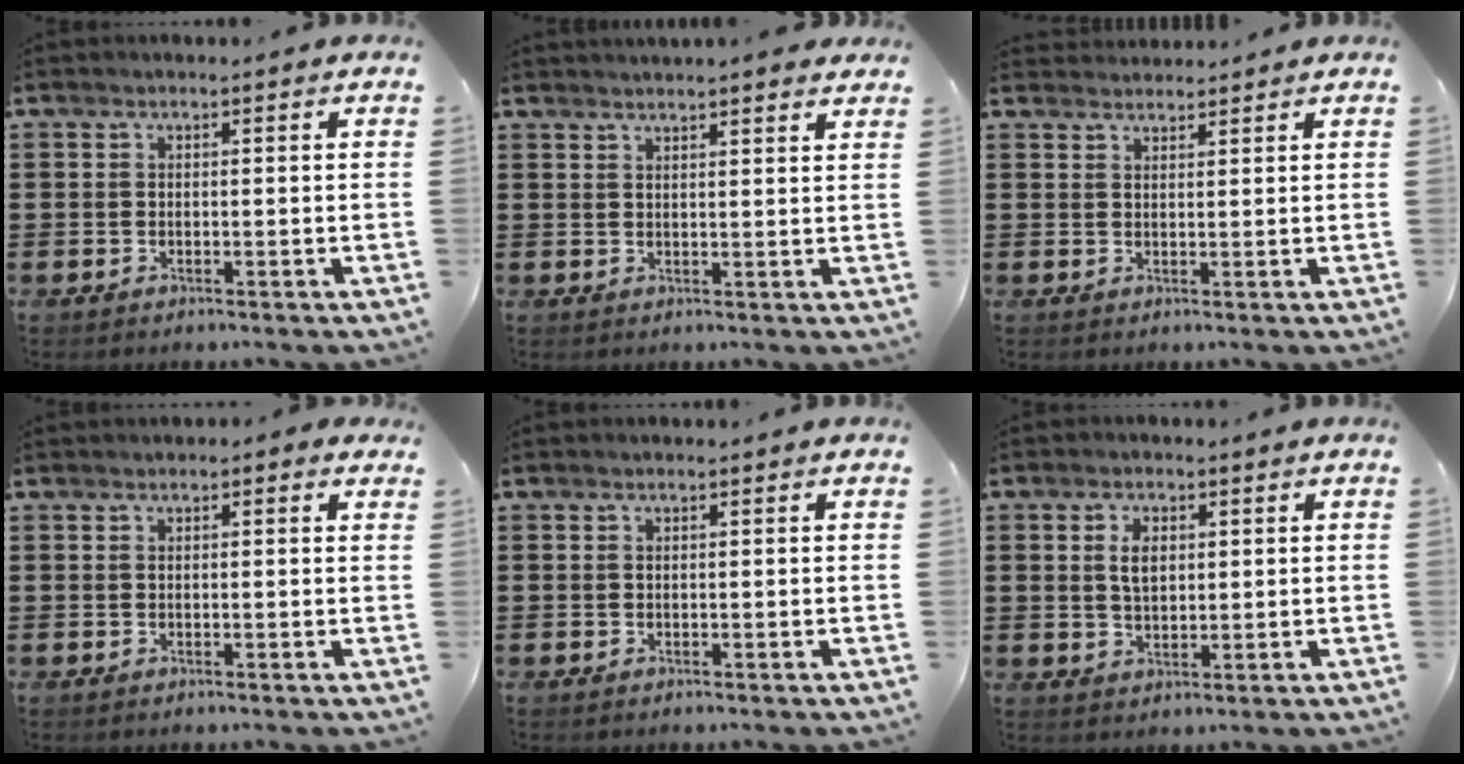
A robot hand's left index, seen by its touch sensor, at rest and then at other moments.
{"total": 2.2, "force": [2.2, -0.1, 0.4], "torque": [-0.013, -0.002, 0.042]}
{"total": 1.7, "force": [1.6, 0.2, -0.2], "torque": [-0.001, 0.001, 0.033]}
{"total": 0.5, "force": [0.2, 0.3, 0.4], "torque": [-0.008, 0.006, 0.003]}
{"total": 0.0}
{"total": 3.5, "force": [0.9, 2.1, 2.7], "torque": [-0.050, 0.007, 0.013]}